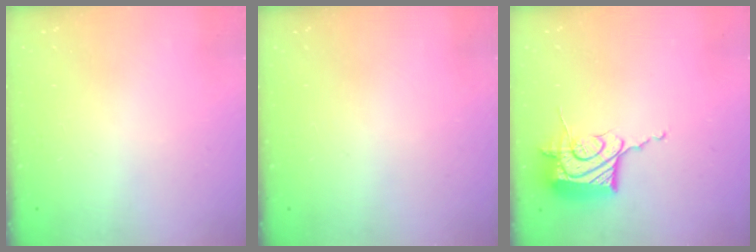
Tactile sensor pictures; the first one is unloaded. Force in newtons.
{"total": 0.0}
{"total": 17.2, "press": 17.1, "slide": 0.7}